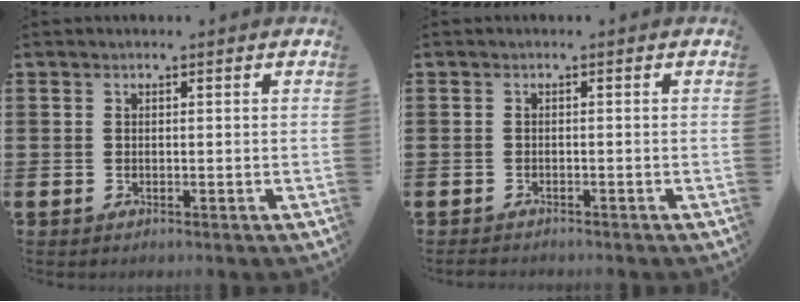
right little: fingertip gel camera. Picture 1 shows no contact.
{"total": 0.7, "force": [-0.7, 0.1, 0.1], "torque": [-0.004, -0.001, -0.015]}